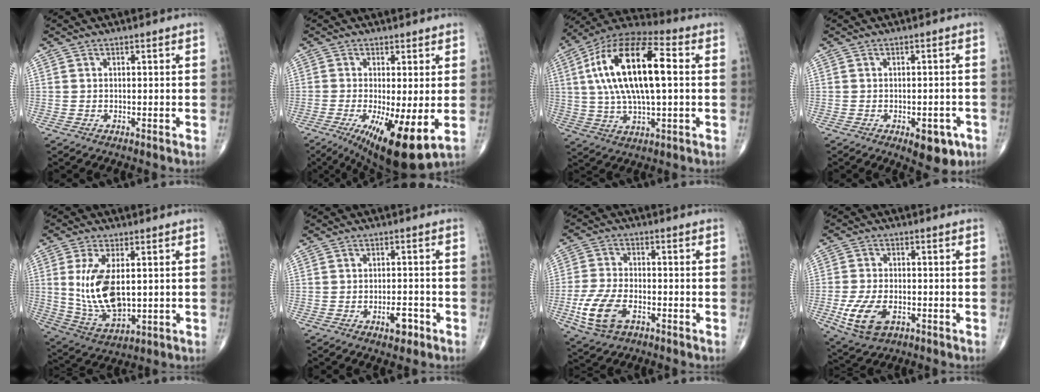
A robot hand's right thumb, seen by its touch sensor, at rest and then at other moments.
{"total": 12.6, "force": [-3.3, 3.3, 11.7], "torque": [-0.195, -0.026, -0.043]}
{"total": 21.5, "force": [3.2, 8.6, 19.5], "torque": [-0.371, 0.027, 0.047]}
{"total": 6.3, "force": [-2.9, 3.1, 4.7], "torque": [-0.038, 0.009, -0.029]}
{"total": 12.4, "force": [1.5, 6.1, 10.8], "torque": [-0.209, -0.018, 0.043]}
{"total": 3.6, "force": [-1.9, 1.6, 2.7], "torque": [-0.033, 0.009, -0.027]}
{"total": 10.0, "force": [-3.8, 5.5, 7.3], "torque": [-0.160, 0.009, -0.072]}
{"total": 9.0, "force": [-3.1, 5.1, 6.7], "torque": [-0.137, 0.003, -0.048]}